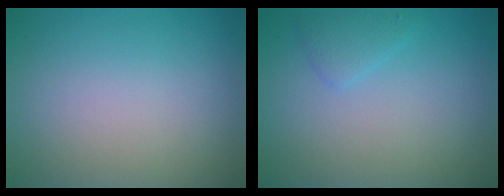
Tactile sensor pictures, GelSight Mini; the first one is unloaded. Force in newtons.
{"total": 1.4, "press": 1.4, "slide": 0.0}